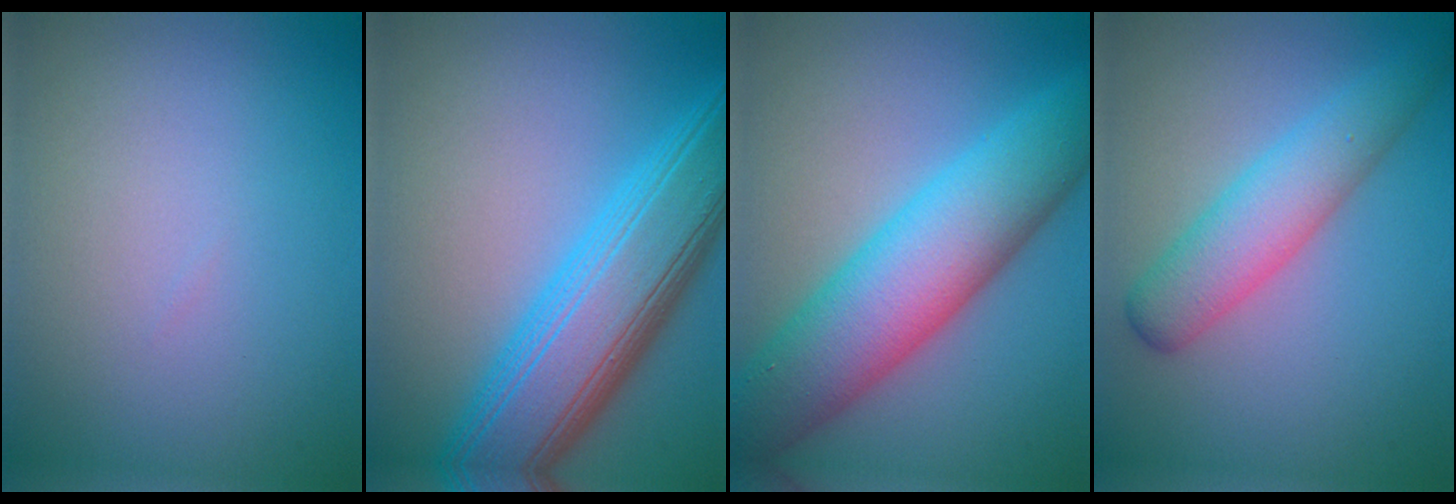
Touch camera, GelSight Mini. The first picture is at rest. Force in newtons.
{"total": 10.3, "press": 10.3, "slide": 0.2}
{"total": 10.5, "press": 10.5, "slide": 0.0}
{"total": 4.7, "press": 4.7, "slide": 0.1}